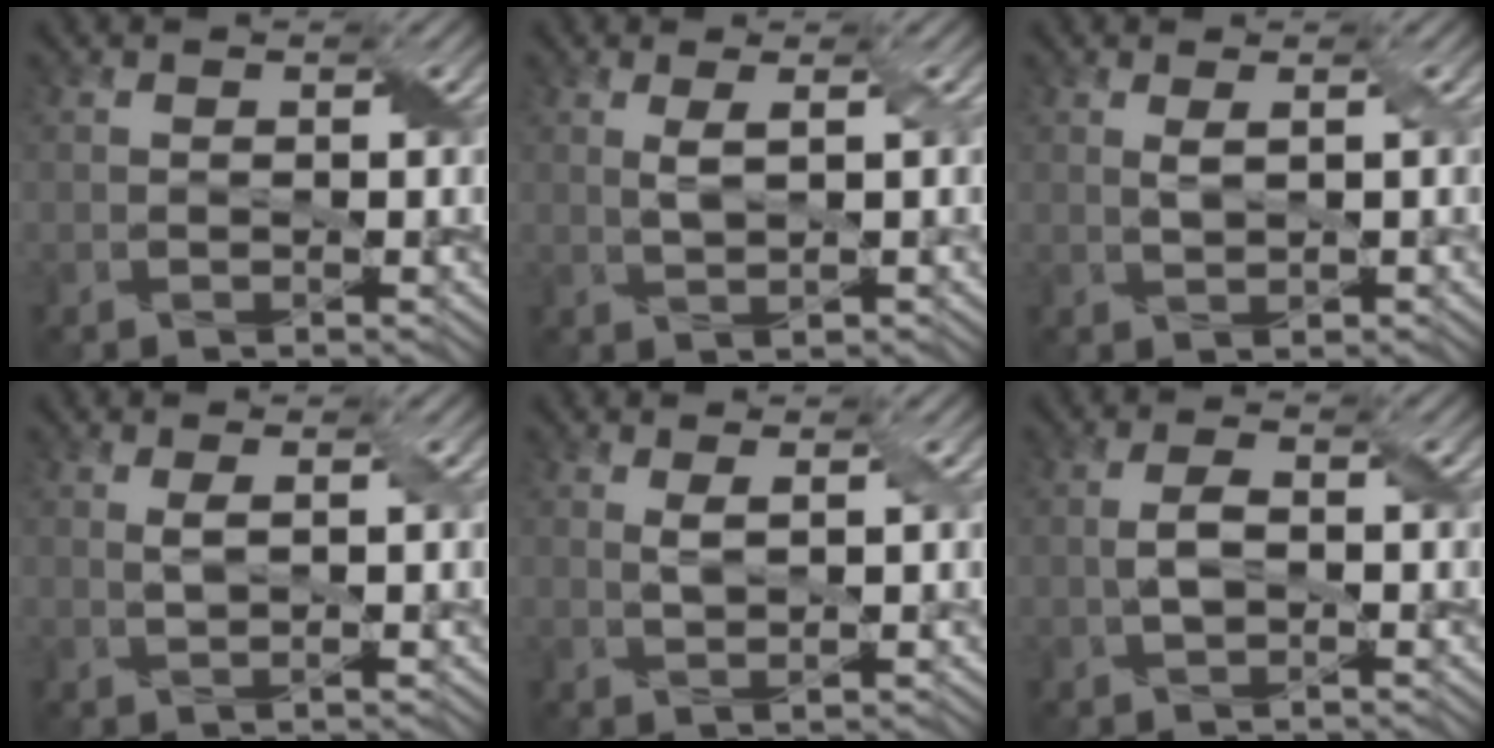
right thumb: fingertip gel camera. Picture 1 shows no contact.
{"total": 2.2, "force": [0.7, 0.3, 2.1], "torque": [-0.047, 0.003, 0.016]}
{"total": 1.5, "force": [0.6, 0.3, 1.3], "torque": [-0.034, 0.001, 0.015]}
{"total": 1.7, "force": [0.5, 0.3, 1.6], "torque": [-0.038, 0.002, 0.014]}
{"total": 1.9, "force": [0.8, 0.3, 1.7], "torque": [-0.040, 0.002, 0.018]}
{"total": 2.7, "force": [-0.3, 1.3, 2.3], "torque": [-0.053, 0.005, -0.006]}